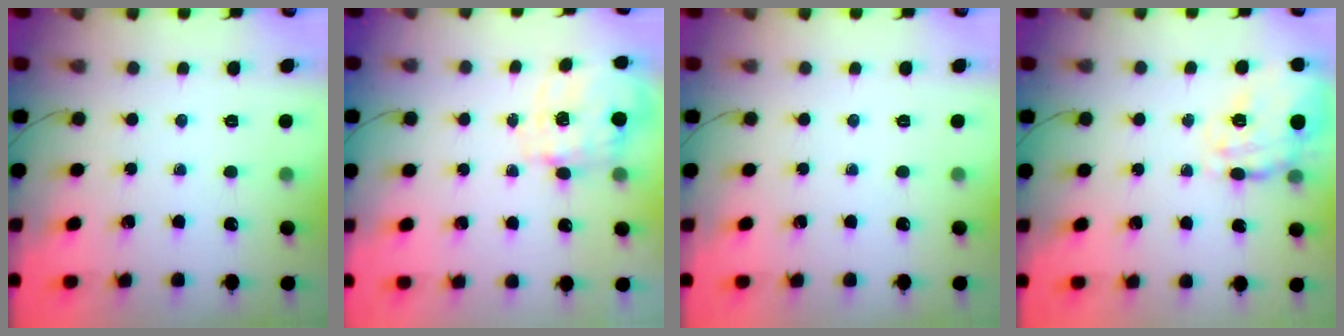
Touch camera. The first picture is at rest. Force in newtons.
{"total": 3.6, "press": 3.5, "slide": 1.0}
{"total": 0.0}
{"total": 18.1, "press": 18.1, "slide": 0.6}